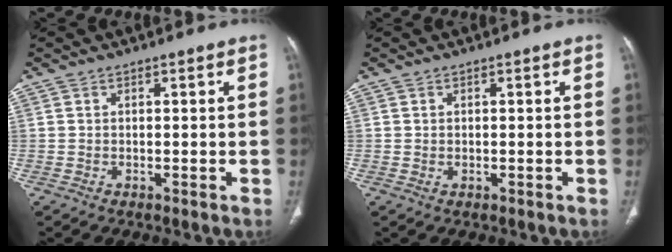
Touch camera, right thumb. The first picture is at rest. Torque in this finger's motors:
{"motor_torque": [-0.85, 0.01, -0.50, 0.44, 0.08]}